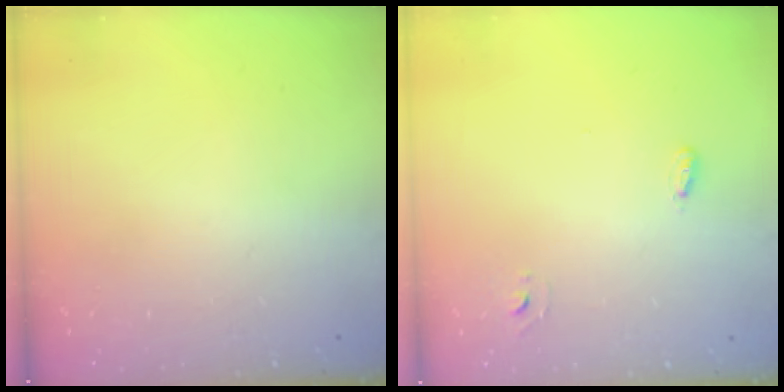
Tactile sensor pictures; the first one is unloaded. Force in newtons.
{"total": 2.6, "press": 2.5, "slide": 0.6}